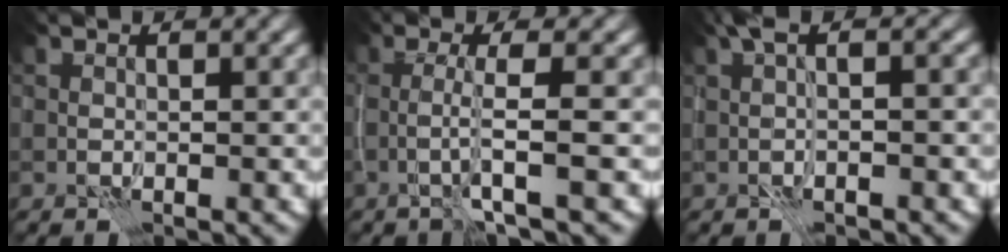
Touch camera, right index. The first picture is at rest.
{"total": 2.9, "force": [-0.8, 0.0, 2.8], "torque": [-0.051, 0.003, -0.026]}
{"total": 2.0, "force": [-0.3, 0.3, 1.9], "torque": [-0.037, 0.006, -0.009]}